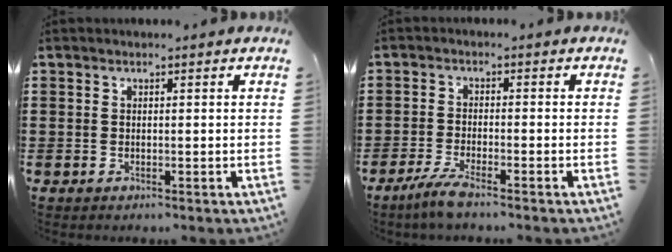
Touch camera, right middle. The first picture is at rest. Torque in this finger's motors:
{"motor_torque": [2.14, 0.00, 0.08, 0.09]}